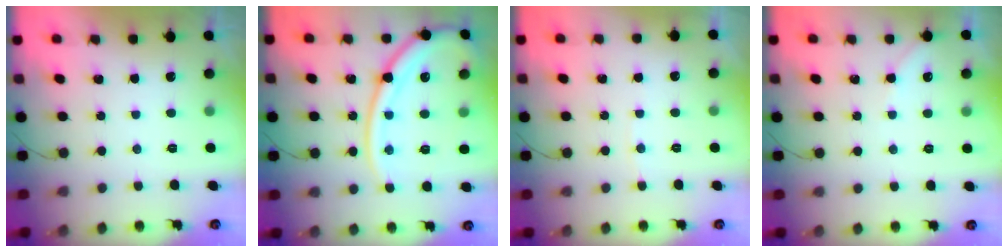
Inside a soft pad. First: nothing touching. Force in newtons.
{"total": 17.2, "press": 17.1, "slide": 1.8}
{"total": 2.5, "press": 2.5, "slide": 0.3}
{"total": 2.4, "press": 2.3, "slide": 0.4}